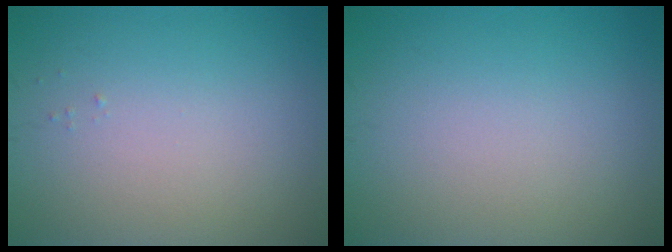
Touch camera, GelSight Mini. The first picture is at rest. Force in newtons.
{"total": 0.0}